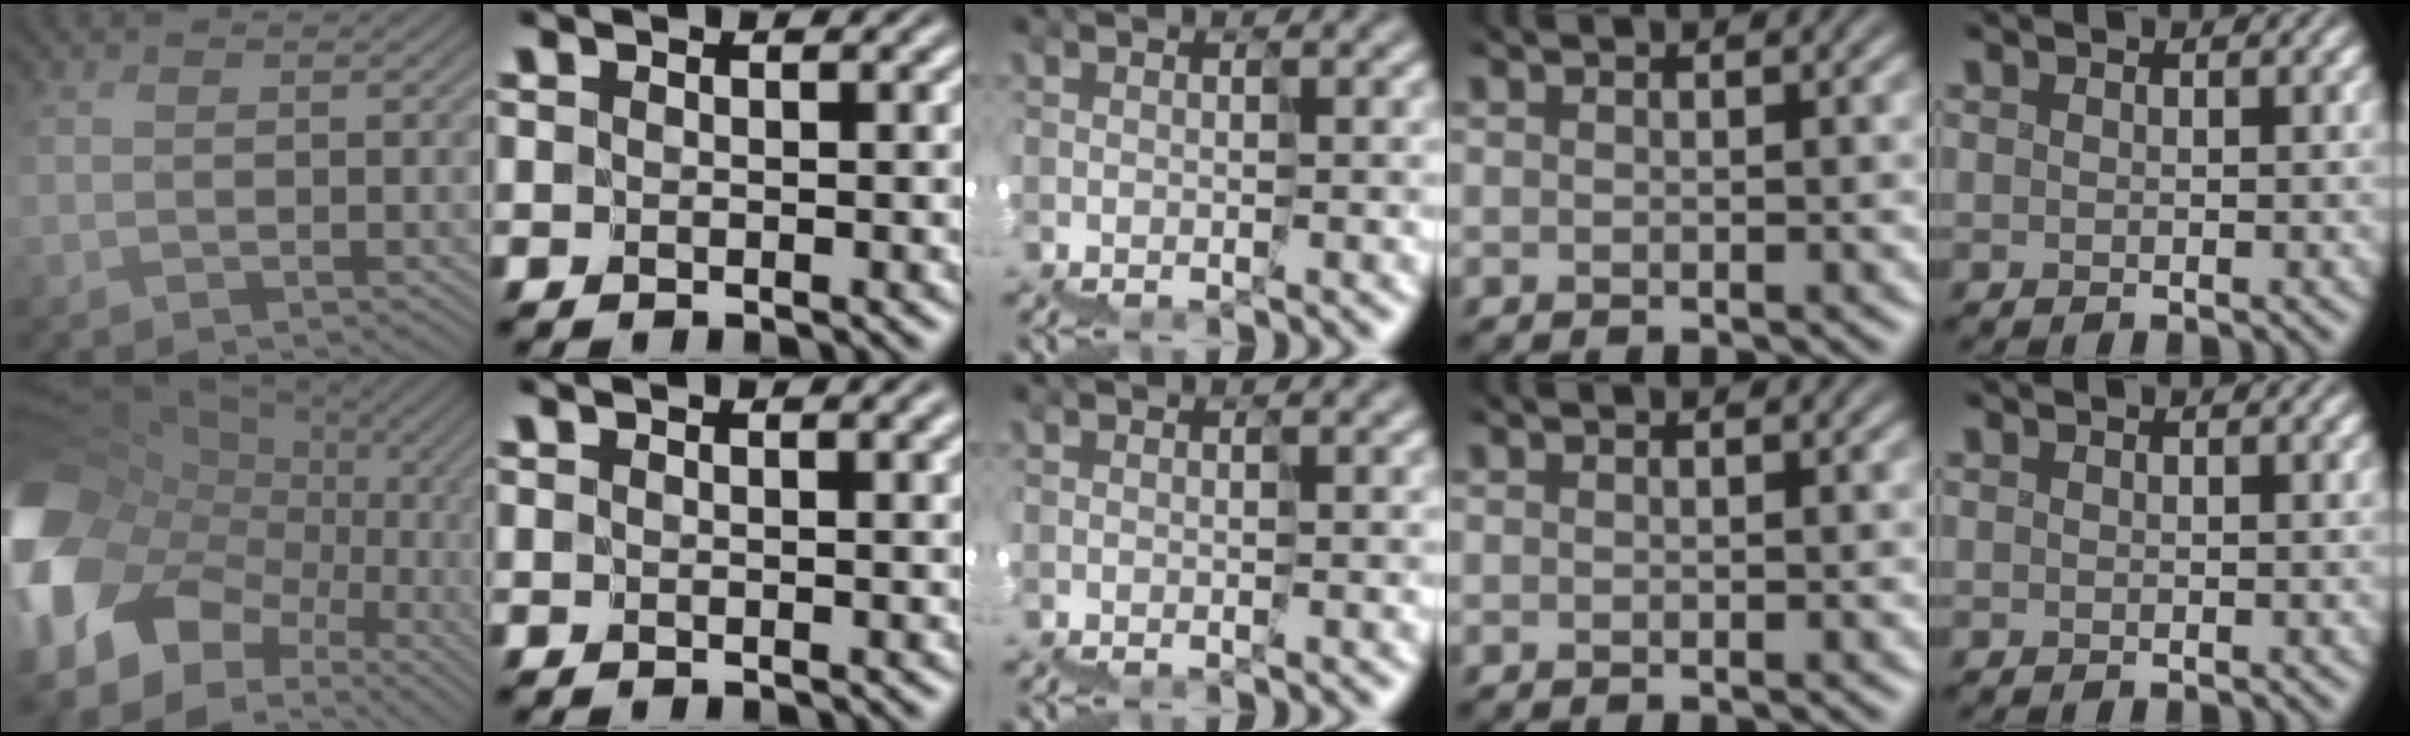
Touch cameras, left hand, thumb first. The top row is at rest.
{"thumb": {"total": 20.9, "force": [-2.2, 16.0, 13.2], "torque": [-0.325, -0.026, -0.024]}, "index": {"total": 1.4, "force": [0.9, 0.2, 1.1], "torque": [-0.011, -0.003, 0.015]}}